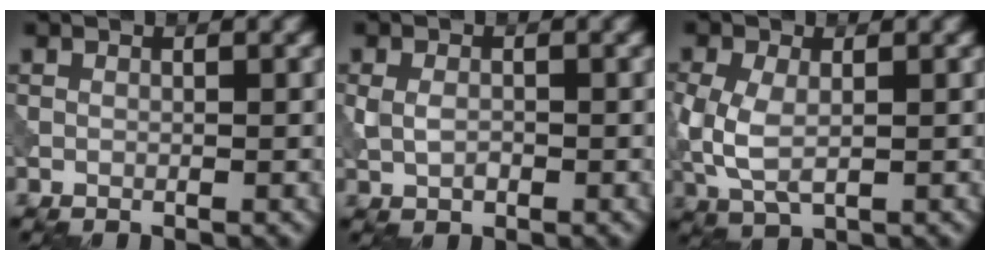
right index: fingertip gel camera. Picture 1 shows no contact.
{"total": 2.0, "force": [-0.1, 1.3, 1.5], "torque": [-0.036, 0.000, -0.002]}
{"total": 4.8, "force": [-0.5, 2.9, 3.8], "torque": [-0.103, -0.007, -0.008]}